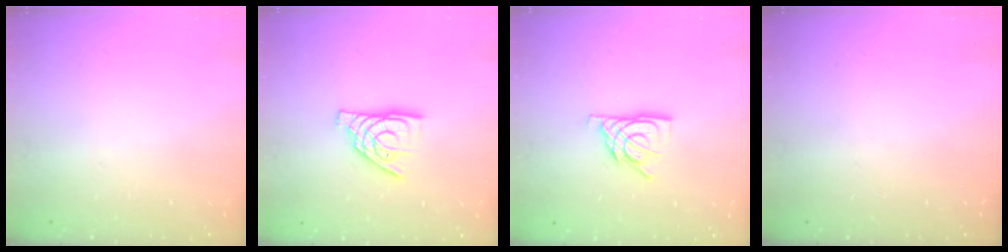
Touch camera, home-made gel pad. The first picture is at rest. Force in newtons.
{"total": 10.8, "press": 10.8, "slide": 0.8}
{"total": 9.0, "press": 9.0, "slide": 0.6}
{"total": 0.0}